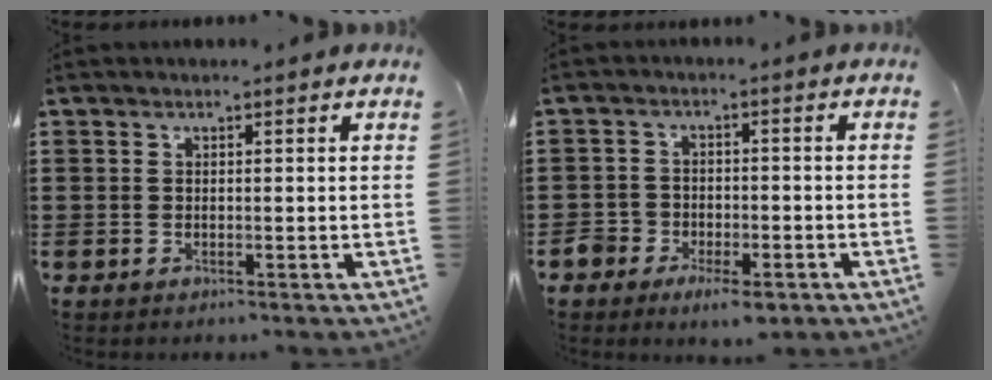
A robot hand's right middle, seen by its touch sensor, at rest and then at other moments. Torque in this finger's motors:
{"motor_torque": [0.24, -0.13, 0.20, 0.06]}